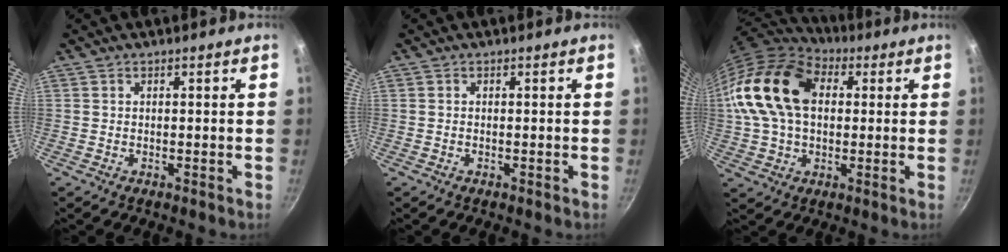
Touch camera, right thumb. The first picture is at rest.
{"total": 0.0}
{"total": 19.0, "force": [3.1, 13.1, 13.4], "torque": [-0.239, 0.024, 0.041]}